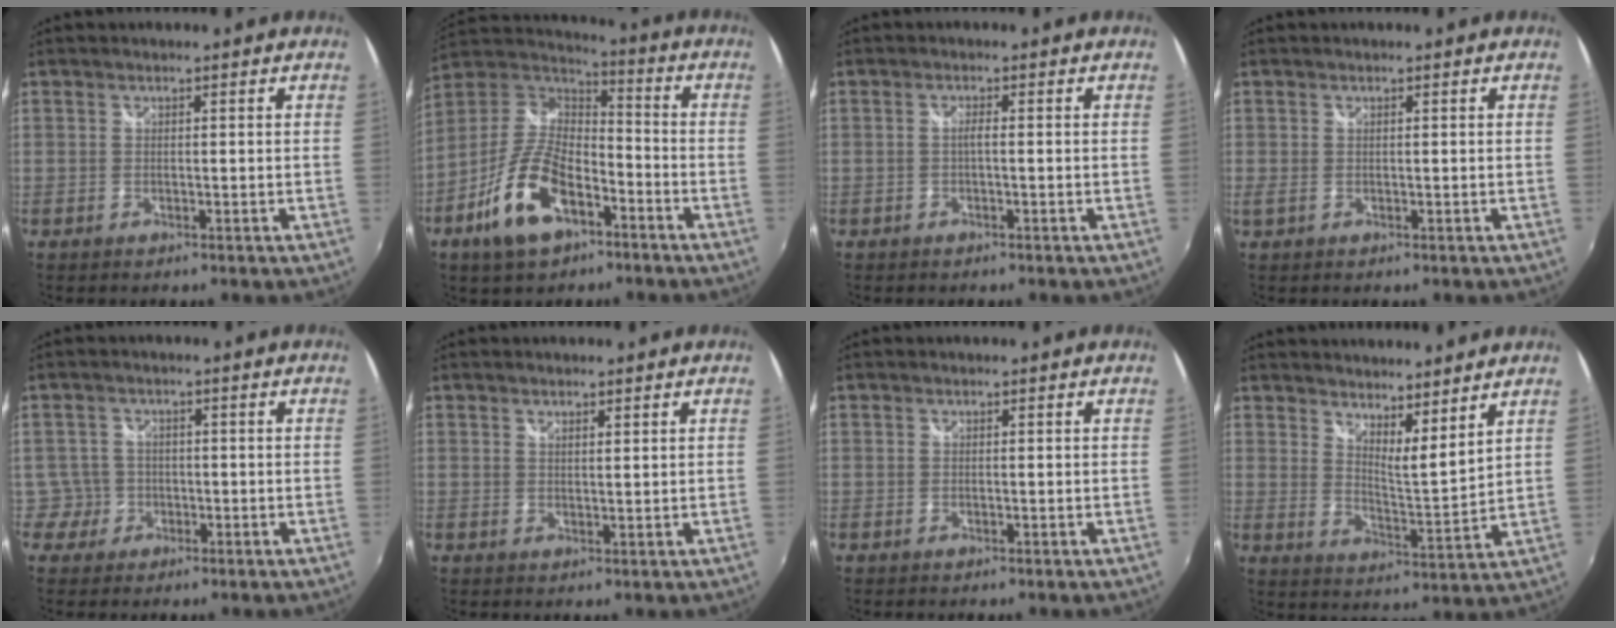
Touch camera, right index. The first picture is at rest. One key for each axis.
{"total": 16.2, "fx": -7.8, "fy": 8.3, "fz": 11.5, "tx": -0.242, "ty": -0.006, "tz": -0.141}
{"total": 1.1, "fx": -0.4, "fy": 0.0, "fz": 1.1, "tx": -0.019, "ty": 0.003, "tz": -0.008}
{"total": 0.8, "fx": 0.1, "fy": 0.5, "fz": 0.7, "tx": -0.016, "ty": -0.001, "tz": 0.001}
{"total": 3.4, "fx": -1.2, "fy": 3.2, "fz": -0.3, "tx": 0.006, "ty": 0.016, "tz": -0.020}
{"total": 1.4, "fx": 1.2, "fy": 0.3, "fz": 0.7, "tx": -0.009, "ty": 0.000, "tz": 0.019}
{"total": 0.0}
{"total": 10.0, "fx": 8.7, "fy": 1.3, "fz": 4.8, "tx": -0.055, "ty": -0.011, "tz": 0.128}